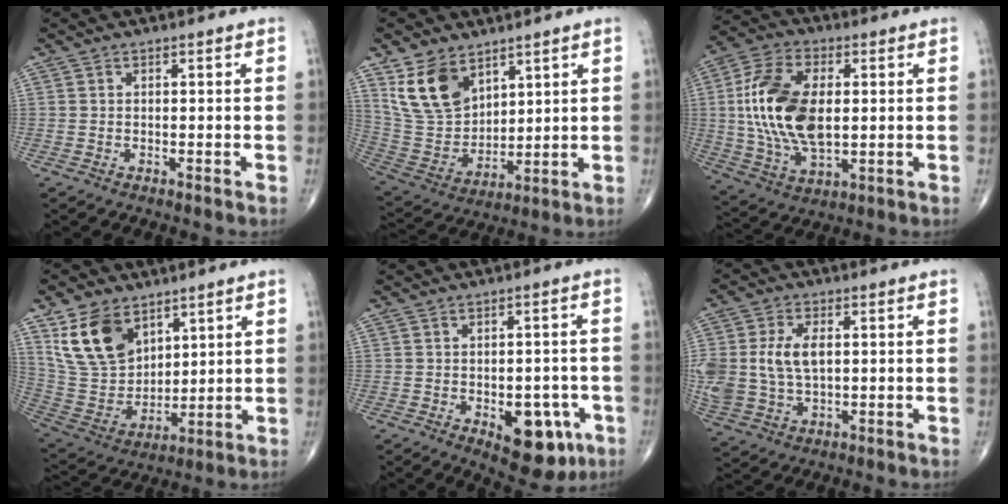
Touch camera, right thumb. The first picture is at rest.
{"total": 13.3, "force": [7.5, 8.3, 7.1], "torque": [-0.113, -0.034, 0.167]}
{"total": 18.2, "force": [1.4, 10.1, 15.1], "torque": [-0.297, -0.004, 0.029]}
{"total": 14.6, "force": [7.9, 9.4, 7.9], "torque": [-0.126, -0.036, 0.173]}
{"total": 11.0, "force": [-4.2, 5.9, 8.2], "torque": [-0.072, 0.012, -0.044]}
{"total": 12.4, "force": [1.2, 7.8, 9.6], "torque": [-0.214, 0.002, 0.033]}